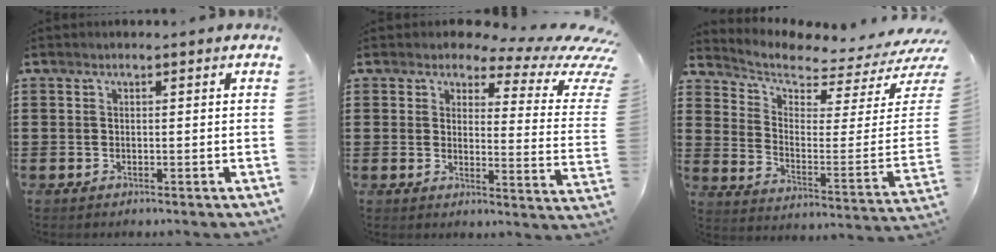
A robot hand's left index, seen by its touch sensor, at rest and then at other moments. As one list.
[{"total": 4.8, "force": [3.3, 1.9, 3.0], "torque": [-0.060, -0.018, 0.050]}, {"total": 4.2, "force": [3.9, 0.9, 1.5], "torque": [-0.048, -0.053, 0.060]}]